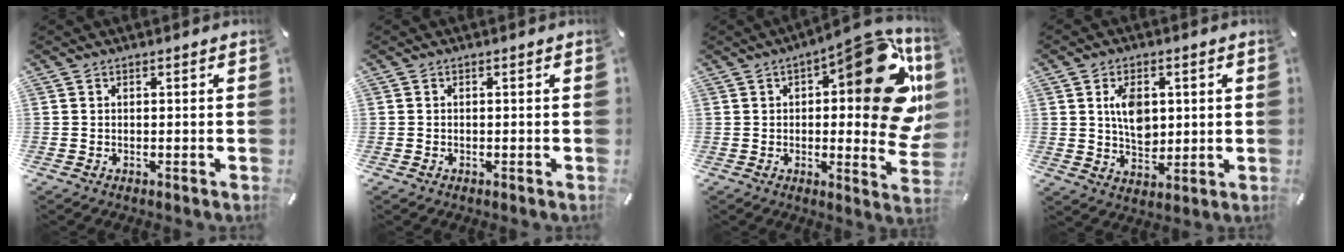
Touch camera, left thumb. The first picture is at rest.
{"total": 0.5, "force": [-0.3, 0.4, 0.2], "torque": [-0.002, 0.002, -0.007]}
{"total": 26.9, "force": [7.2, 10.7, 23.6], "torque": [-0.267, -0.061, 0.121]}
{"total": 8.2, "force": [1.6, 5.9, 5.4], "torque": [-0.089, -0.001, 0.025]}